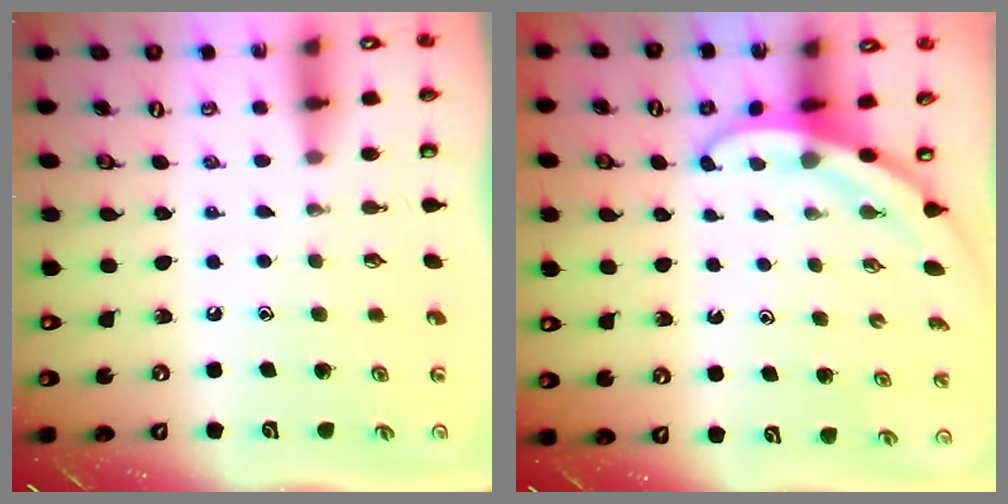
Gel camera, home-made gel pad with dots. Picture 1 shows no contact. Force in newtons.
{"total": 3.3, "press": 3.3, "slide": 0.2}